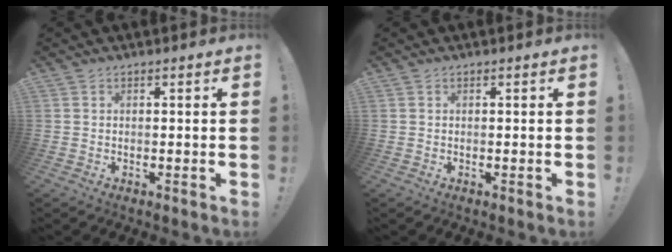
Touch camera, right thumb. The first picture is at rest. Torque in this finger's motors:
{"motor_torque": [0.00, 0.00, 0.00, 0.00, 0.00]}